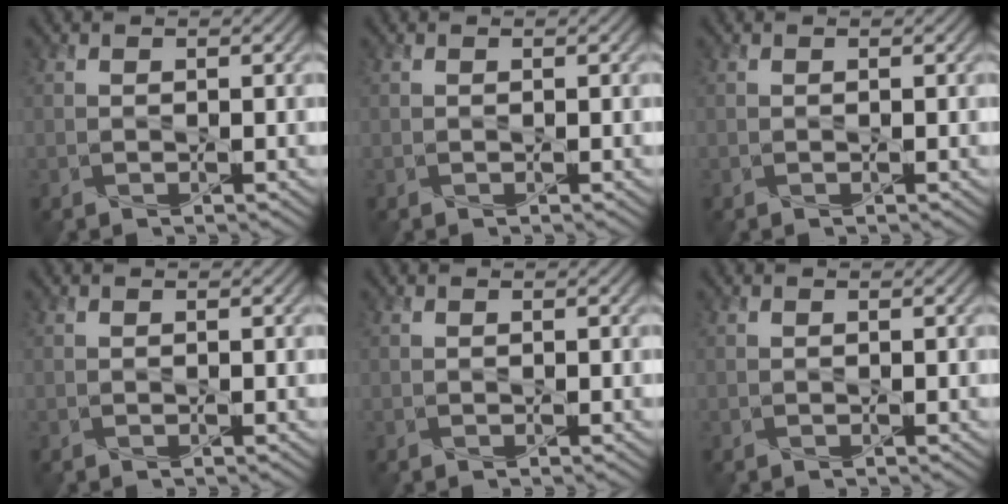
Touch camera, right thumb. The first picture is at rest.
{"total": 0.0}
{"total": 0.0}
{"total": 0.0}
{"total": 0.0}
{"total": 0.0}